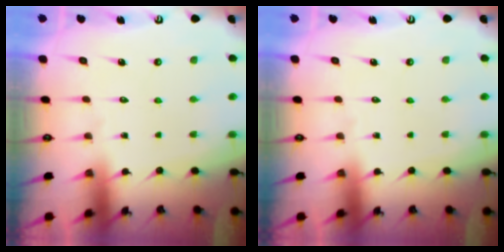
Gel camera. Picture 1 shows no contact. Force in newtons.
{"total": 0.0}